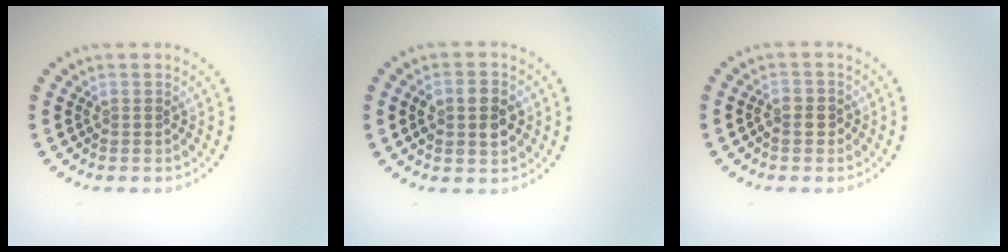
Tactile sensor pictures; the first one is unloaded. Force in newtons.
{"total": 3.8, "press": 3.8, "slide": 0.2}
{"total": 1.2, "press": 1.1, "slide": 0.3}